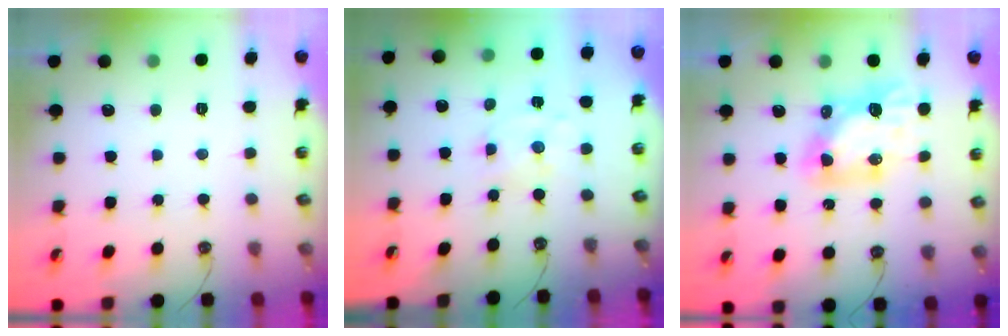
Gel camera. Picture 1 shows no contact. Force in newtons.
{"total": 2.4, "press": 2.3, "slide": 0.5}
{"total": 9.2, "press": 9.1, "slide": 1.0}